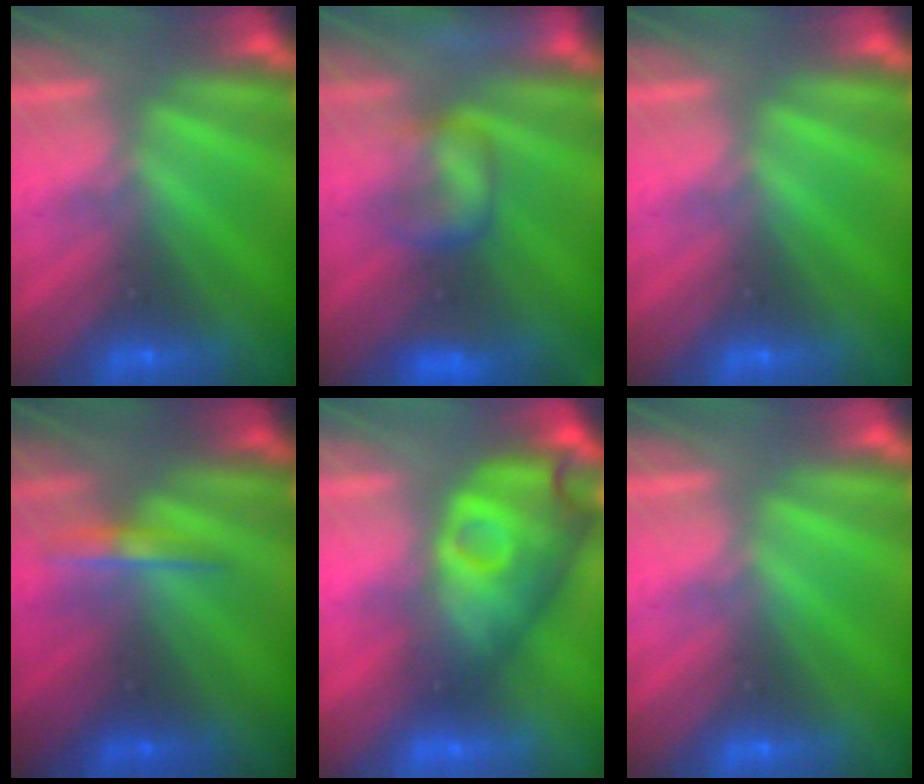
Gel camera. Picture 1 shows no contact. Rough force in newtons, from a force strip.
{"total": 7.5}
{"total": 0.0}
{"total": 1.7}
{"total": 4.6}
{"total": 0.0}